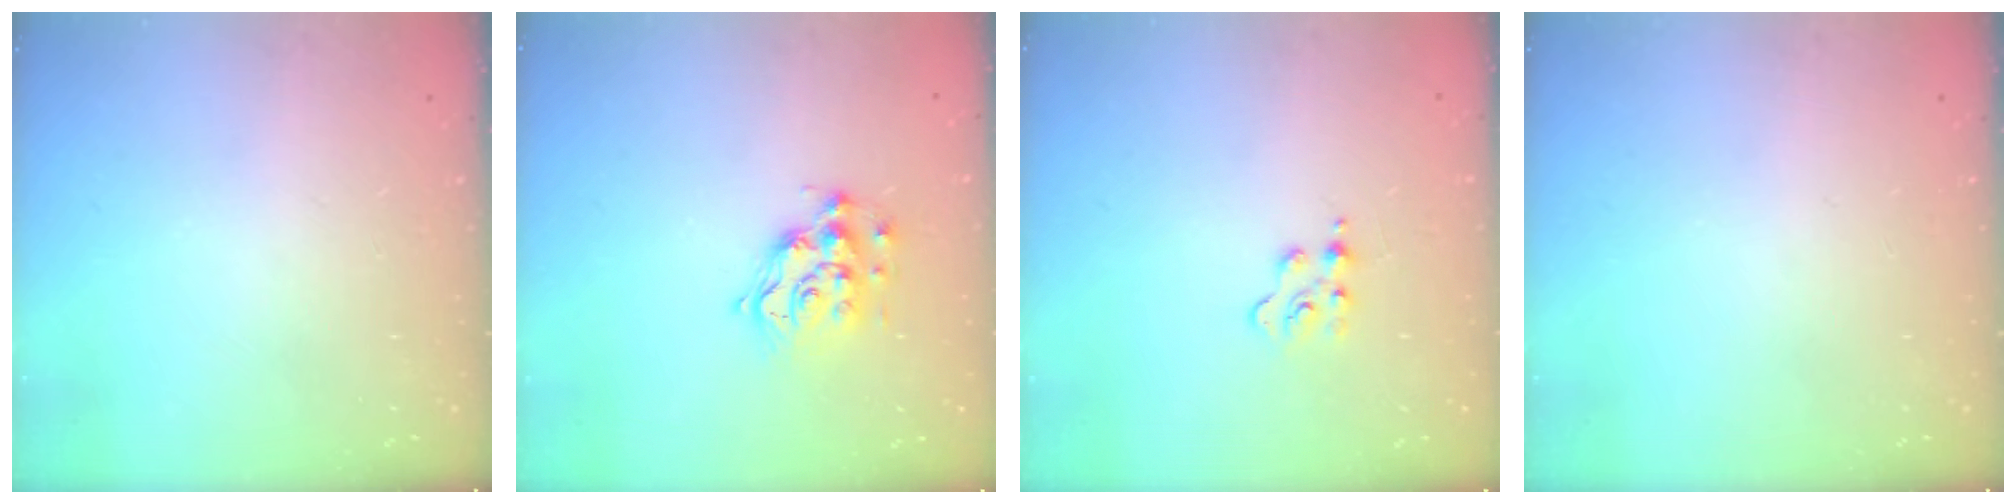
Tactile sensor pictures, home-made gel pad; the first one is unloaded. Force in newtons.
{"total": 11.9, "press": 11.9, "slide": 0.8}
{"total": 2.4, "press": 2.4, "slide": 0.3}
{"total": 0.0}